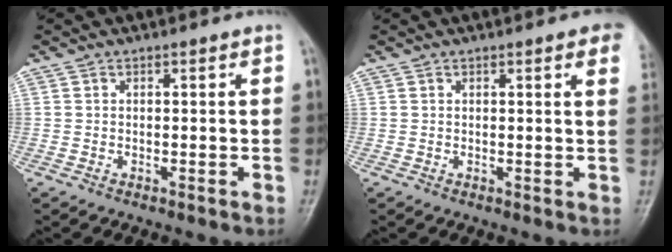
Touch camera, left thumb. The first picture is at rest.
{"total": 4.5, "force": [2.6, 0.9, 3.6], "torque": [-0.027, -0.001, 0.021]}